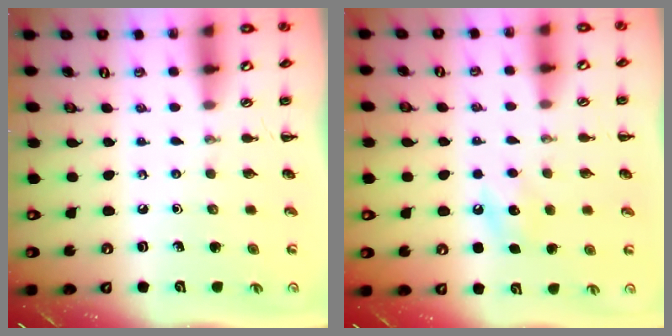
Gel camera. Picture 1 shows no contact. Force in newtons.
{"total": 6.5, "press": 6.3, "slide": 1.6}